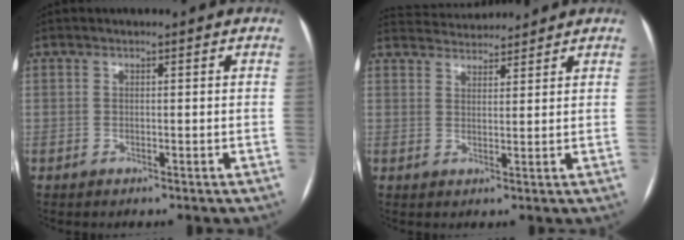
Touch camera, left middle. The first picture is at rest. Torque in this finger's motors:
{"motor_torque": [0.02, -0.24, -0.17, -0.04]}